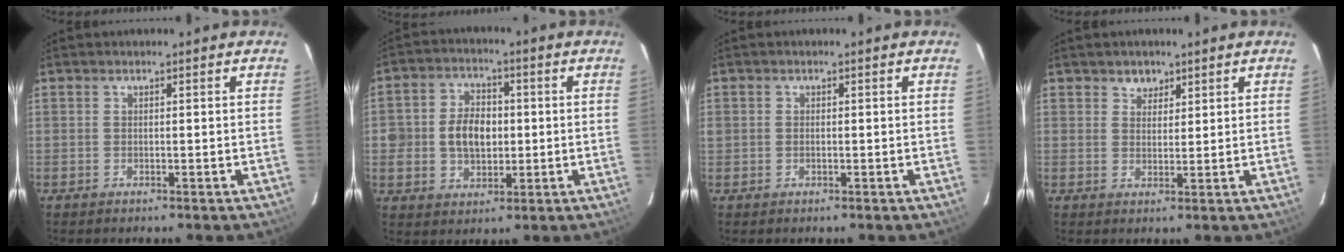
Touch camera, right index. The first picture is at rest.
{"total": 8.0, "force": [-0.1, 6.1, 5.3], "torque": [-0.105, 0.017, 0.006]}
{"total": 0.8, "force": [0.0, 0.7, 0.3], "torque": [-0.004, 0.001, -0.001]}
{"total": 2.7, "force": [1.8, 1.9, 0.5], "torque": [0.001, 0.004, 0.031]}